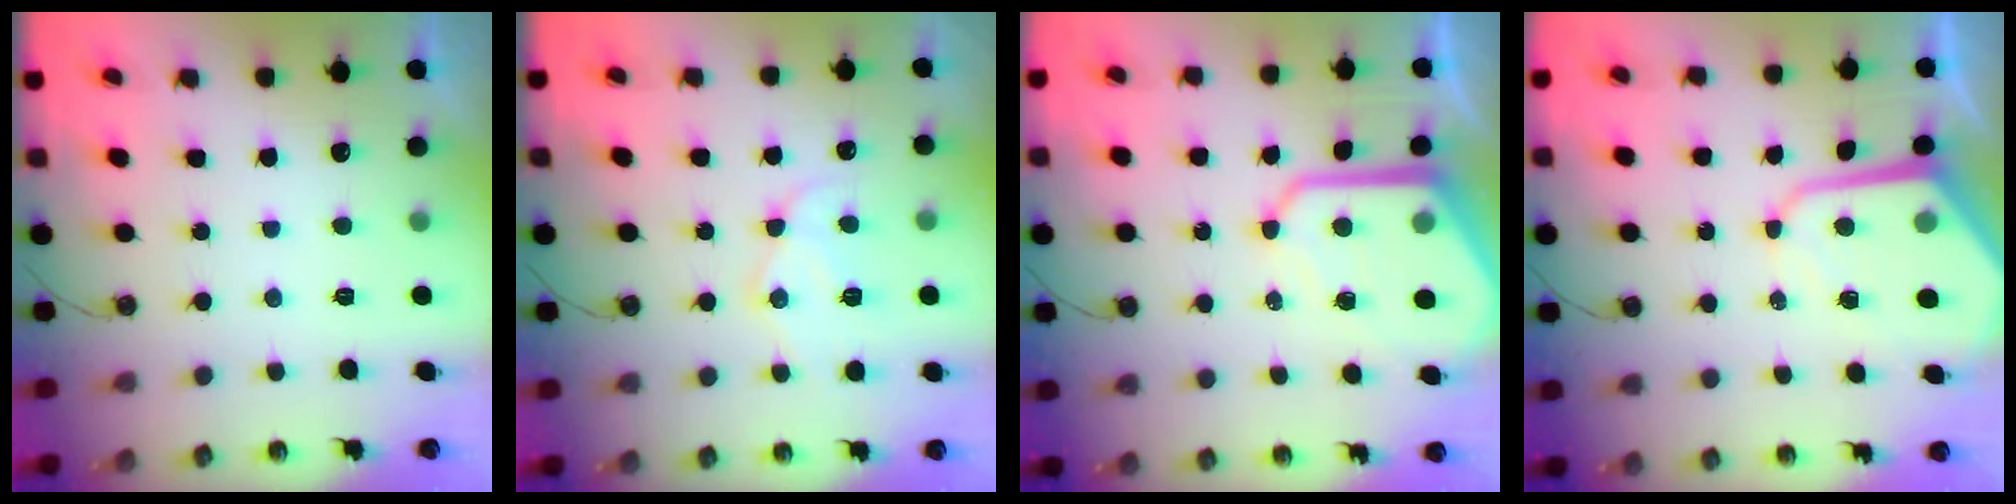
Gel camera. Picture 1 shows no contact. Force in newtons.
{"total": 13.1, "press": 13.1, "slide": 1.1}
{"total": 15.0, "press": 14.9, "slide": 1.3}
{"total": 10.4, "press": 10.4, "slide": 0.8}